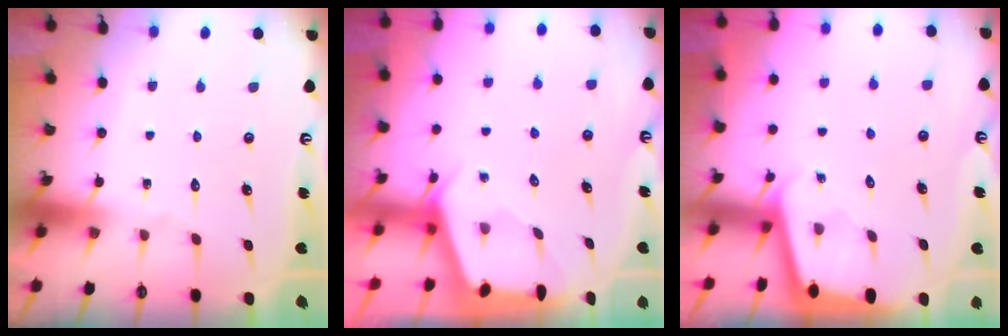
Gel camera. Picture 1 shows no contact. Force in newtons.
{"total": 2.2, "press": 2.2, "slide": 0.3}
{"total": 2.8, "press": 2.8, "slide": 0.2}